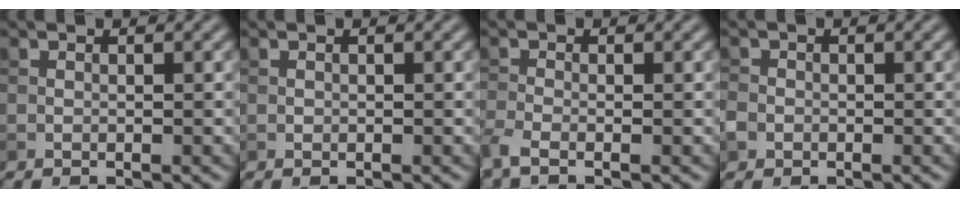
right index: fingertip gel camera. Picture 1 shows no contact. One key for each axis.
{"total": 0.0}
{"total": 2.3, "fx": -1.7, "fy": 0.7, "fz": 1.4, "tx": -0.041, "ty": -0.011, "tz": -0.045}
{"total": 1.6, "fx": -0.6, "fy": 1.5, "fz": 0.5, "tx": -0.007, "ty": -0.001, "tz": -0.016}